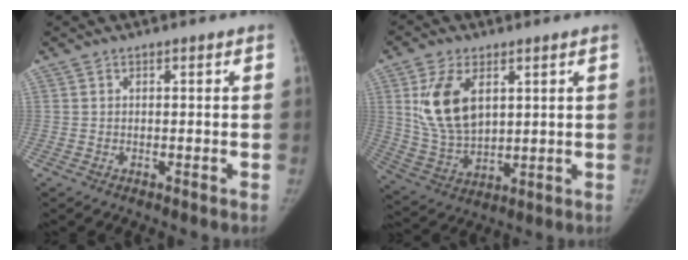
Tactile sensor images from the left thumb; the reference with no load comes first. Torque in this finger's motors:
{"motor_torque": [1.20, 1.38, 1.01, -1.10, 0.41]}